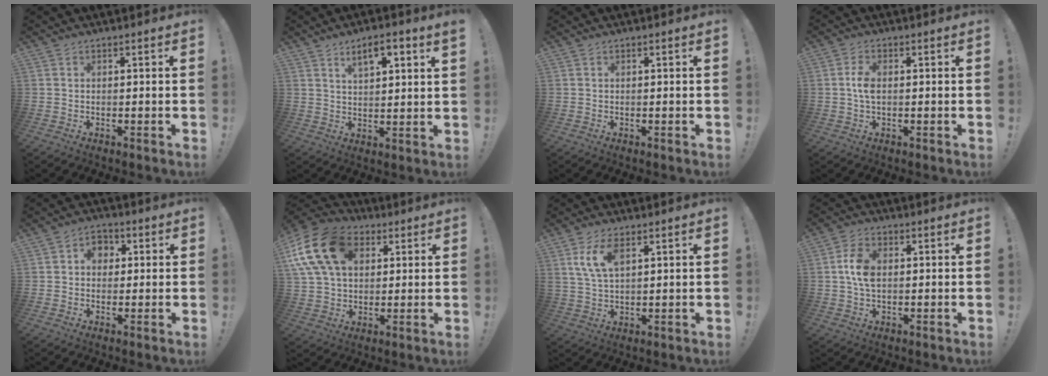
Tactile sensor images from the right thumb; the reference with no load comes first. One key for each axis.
{"total": 6.8, "fx": 4.2, "fy": 1.9, "fz": 5.0, "tx": -0.077, "ty": -0.015, "tz": 0.070}
{"total": 0.0}
{"total": 4.0, "fx": 0.0, "fy": 2.3, "fz": 3.3, "tx": -0.067, "ty": 0.007, "tz": -0.003}
{"total": 5.3, "fx": 1.0, "fy": 4.5, "fz": 2.7, "tx": -0.042, "ty": 0.006, "tz": 0.018}
{"total": 19.6, "fx": 6.5, "fy": 13.9, "fz": 12.1, "tx": -0.226, "ty": -0.015, "tz": 0.120}
{"total": 7.8, "fx": 3.6, "fy": 3.7, "fz": 5.9, "tx": -0.115, "ty": -0.008, "tz": 0.066}
{"total": 7.7, "fx": 0.8, "fy": 5.1, "fz": 5.7, "tx": -0.109, "ty": 0.008, "tz": 0.015}